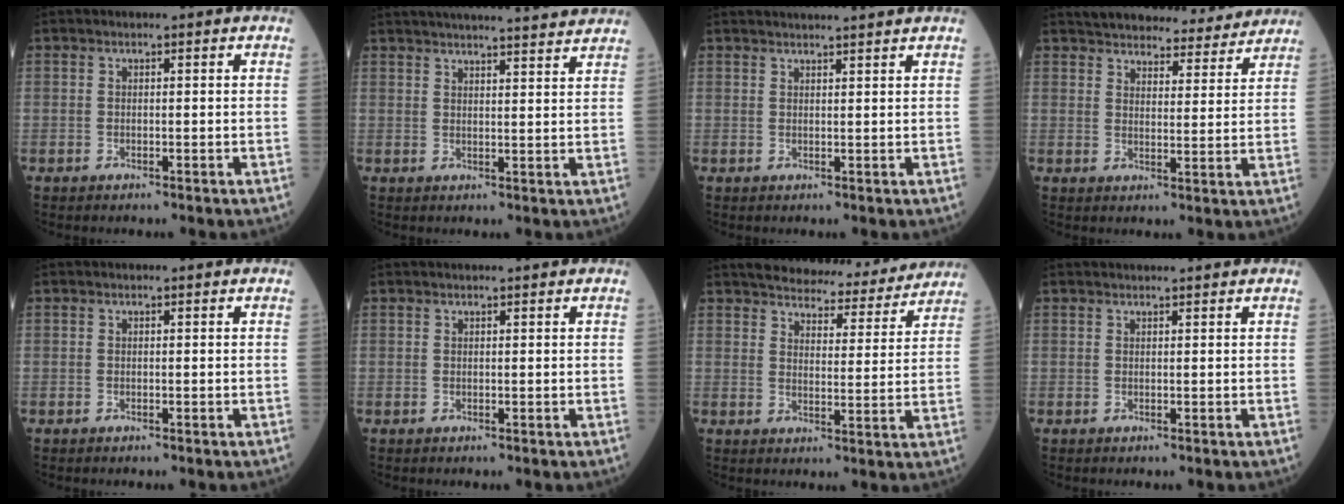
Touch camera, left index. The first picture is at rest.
{"total": 19.6, "force": [18.2, 0.9, 7.0], "torque": [-0.105, 0.011, 0.239]}
{"total": 7.2, "force": [6.8, -0.5, 2.5], "torque": [-0.030, 0.024, 0.079]}
{"total": 16.7, "force": [15.5, 4.0, 4.6], "torque": [-0.050, 0.006, 0.197]}
{"total": 0.0}
{"total": 1.5, "force": [1.4, 0.0, 0.5], "torque": [-0.004, 0.012, 0.022]}
{"total": 16.9, "force": [15.8, 3.8, 4.8], "torque": [-0.046, -0.004, 0.192]}
{"total": 3.1, "force": [3.0, 0.0, 0.7], "torque": [-0.007, 0.022, 0.040]}